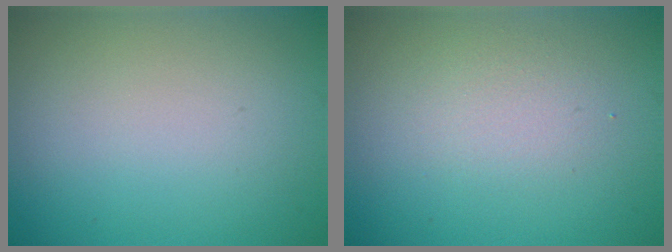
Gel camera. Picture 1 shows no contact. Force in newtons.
{"total": 1.9, "press": 1.9, "slide": 0.0}